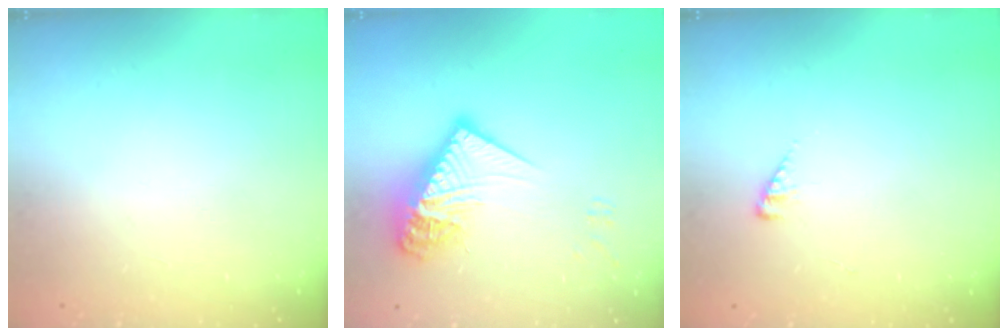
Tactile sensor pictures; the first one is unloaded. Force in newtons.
{"total": 18.0, "press": 17.8, "slide": 2.0}
{"total": 3.7, "press": 3.6, "slide": 0.5}